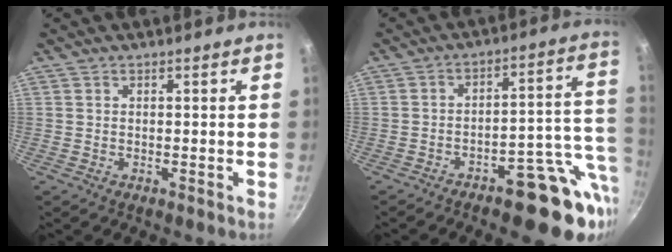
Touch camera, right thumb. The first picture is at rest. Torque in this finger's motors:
{"motor_torque": [2.38, 1.28, 1.04, -1.21, 0.24]}